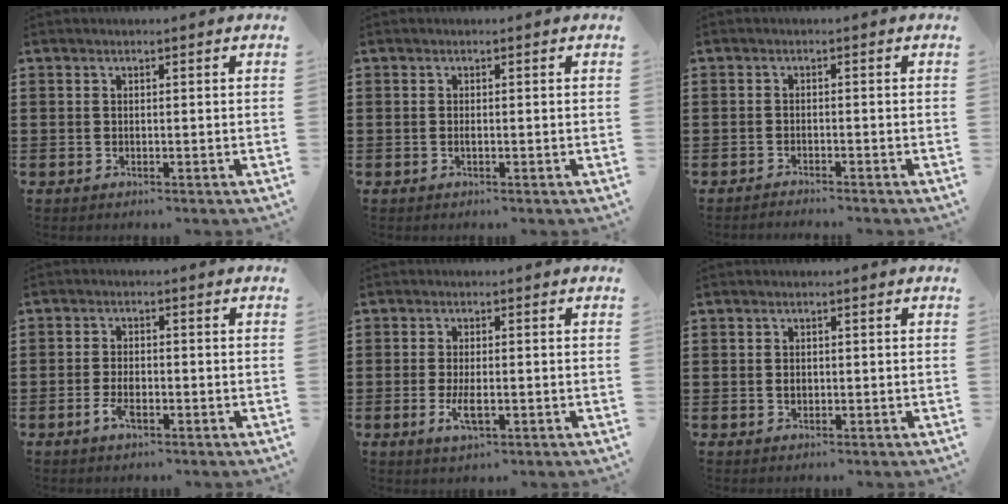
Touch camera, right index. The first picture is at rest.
{"total": 0.5, "force": [-0.1, 0.1, 0.5], "torque": [-0.011, -0.003, -0.002]}
{"total": 1.0, "force": [-1.0, -0.2, -0.2], "torque": [0.001, 0.003, -0.020]}
{"total": 3.1, "force": [-1.4, 1.3, 2.5], "torque": [-0.053, -0.004, -0.025]}
{"total": 3.9, "force": [-0.9, 1.4, 3.5], "torque": [-0.074, -0.005, -0.019]}
{"total": 1.2, "force": [-0.1, 0.9, 0.8], "torque": [-0.016, 0.004, -0.002]}